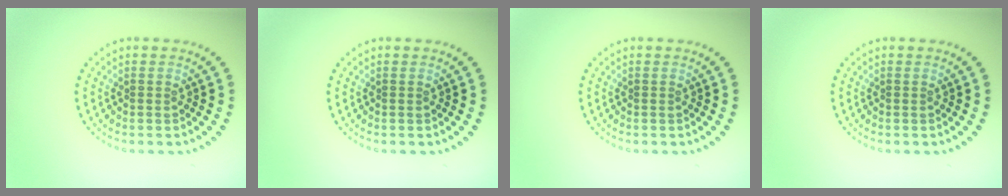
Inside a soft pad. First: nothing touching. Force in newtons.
{"total": 0.0}
{"total": 0.0}
{"total": 0.0}